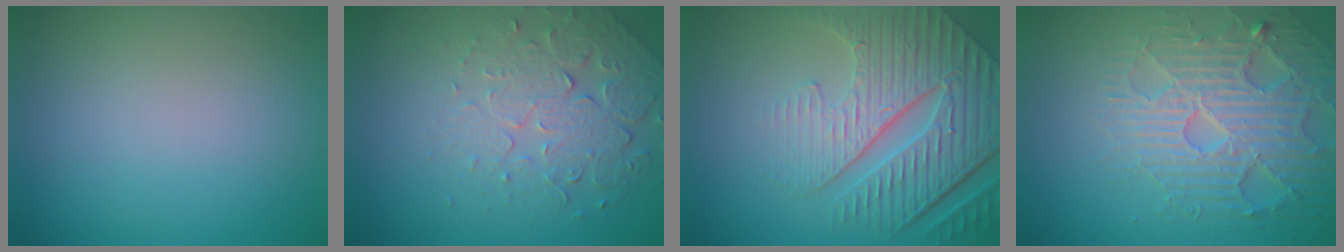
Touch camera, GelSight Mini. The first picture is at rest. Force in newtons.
{"total": 5.1, "press": 3.7, "slide": 3.5}
{"total": 8.3, "press": 5.9, "slide": 5.8}
{"total": 4.9, "press": 4.8, "slide": 1.0}